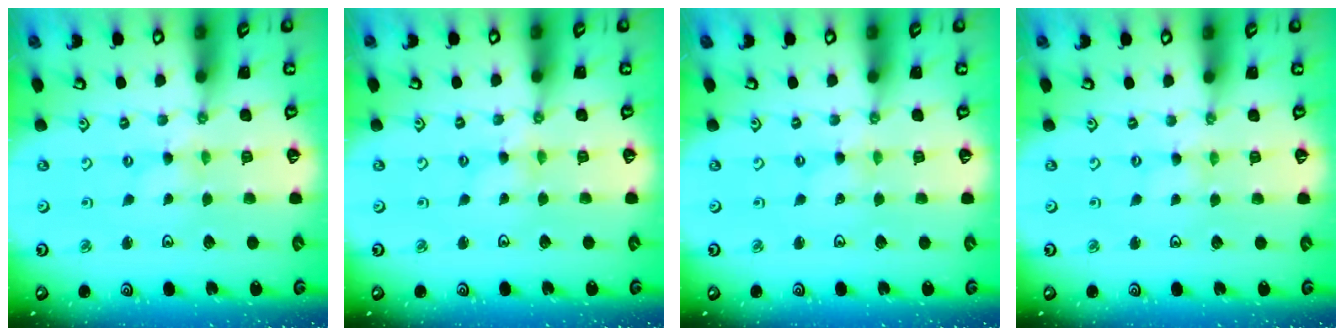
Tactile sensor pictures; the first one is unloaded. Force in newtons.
{"total": 0.6, "press": 0.6, "slide": 0.2}
{"total": 0.0}
{"total": 0.0}